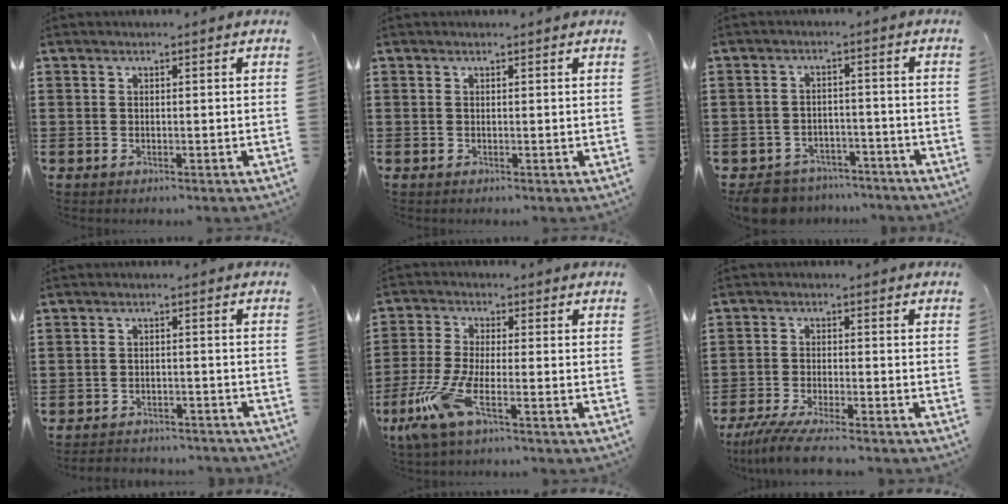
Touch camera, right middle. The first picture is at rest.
{"total": 0.0}
{"total": 5.2, "force": [-5.0, 1.4, 0.4], "torque": [-0.020, 0.012, -0.104]}
{"total": 2.6, "force": [-2.6, 0.3, -0.1], "torque": [-0.006, 0.000, -0.056]}
{"total": 7.8, "force": [-3.9, 1.7, 6.5], "torque": [-0.161, -0.022, -0.076]}
{"total": 5.0, "force": [-4.4, -0.1, 2.4], "torque": [-0.060, -0.020, -0.088]}